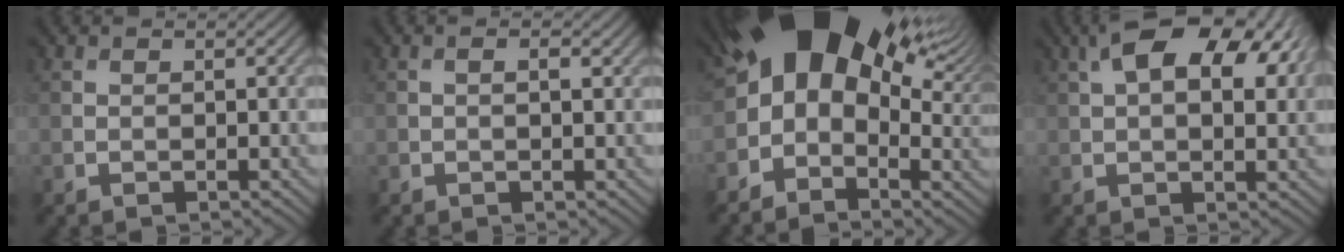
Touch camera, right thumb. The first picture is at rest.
{"total": 1.1, "force": [0.2, 0.1, 1.0], "torque": [-0.016, 0.000, 0.003]}
{"total": 14.7, "force": [4.7, 8.6, 10.9], "torque": [-0.177, 0.013, 0.079]}
{"total": 12.7, "force": [4.7, 6.5, 9.9], "torque": [-0.163, 0.020, 0.069]}